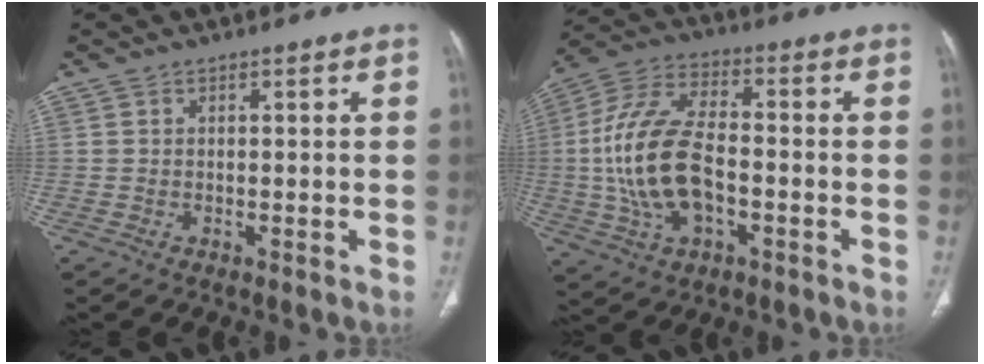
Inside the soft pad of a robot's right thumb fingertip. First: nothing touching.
{"total": 17.1, "force": [-2.2, 9.2, 14.3], "torque": [-0.292, 0.023, -0.040]}